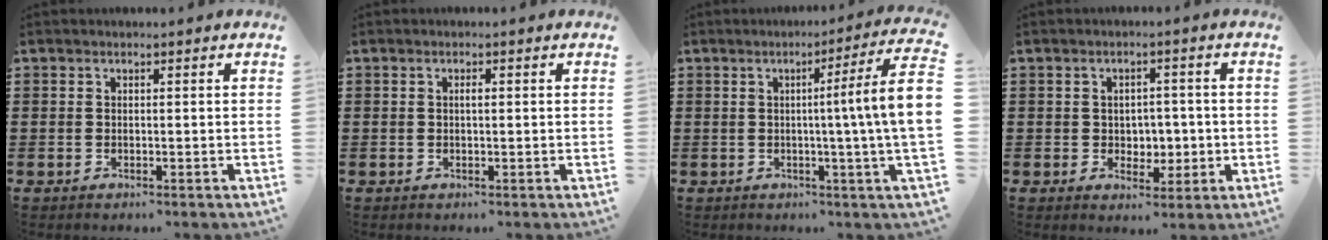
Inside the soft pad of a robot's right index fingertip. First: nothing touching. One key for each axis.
{"total": 0.9, "fx": 0.1, "fy": 0.3, "fz": 0.9, "tx": -0.018, "ty": -0.002, "tz": 0.002}
{"total": 8.3, "fx": 0.2, "fy": -1.2, "fz": 8.3, "tx": -0.134, "ty": -0.020, "tz": -0.006}
{"total": 3.2, "fx": 0.0, "fy": 2.9, "fz": 1.3, "tx": -0.022, "ty": 0.004, "tz": -0.008}